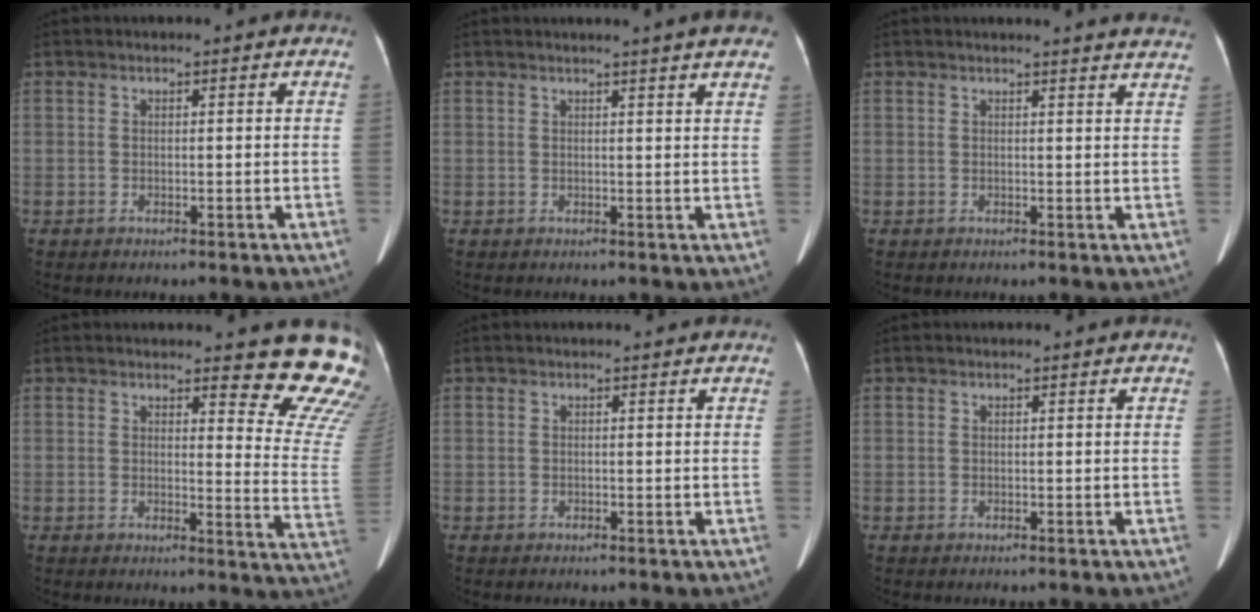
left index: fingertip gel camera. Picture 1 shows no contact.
{"total": 7.4, "force": [6.1, 0.2, 4.2], "torque": [-0.051, 0.011, 0.054]}
{"total": 10.8, "force": [10.4, 0.2, 2.8], "torque": [-0.025, -0.026, 0.095]}
{"total": 12.1, "force": [11.1, 1.2, 4.7], "torque": [-0.029, -0.106, 0.094]}
{"total": 0.0}
{"total": 0.0}